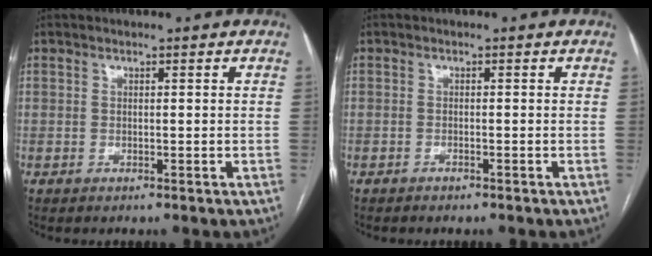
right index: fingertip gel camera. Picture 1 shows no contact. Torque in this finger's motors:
{"motor_torque": [0.24, -0.05, 0.02, 0.01]}